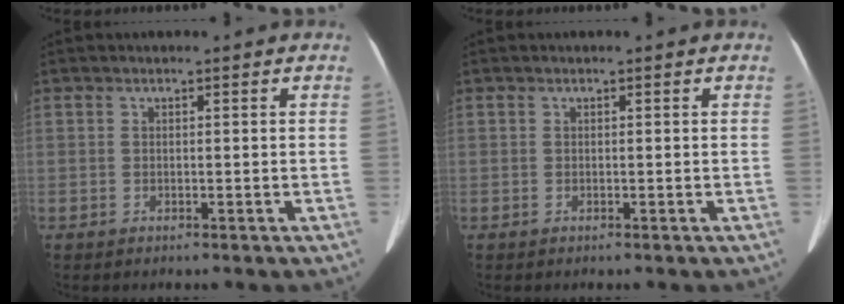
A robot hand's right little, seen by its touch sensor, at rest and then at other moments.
{"total": 0.0}